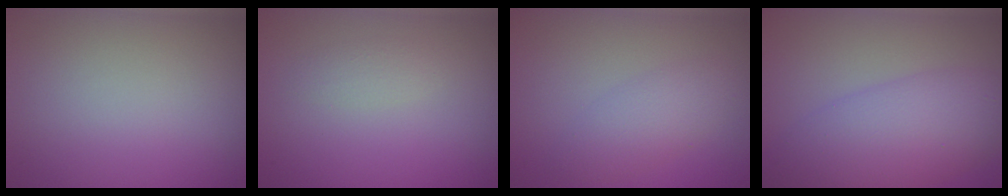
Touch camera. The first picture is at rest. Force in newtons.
{"total": 1.1, "press": 1.1, "slide": 0.1}
{"total": 2.8, "press": 2.8, "slide": 0.1}
{"total": 7.1, "press": 7.1, "slide": 0.1}